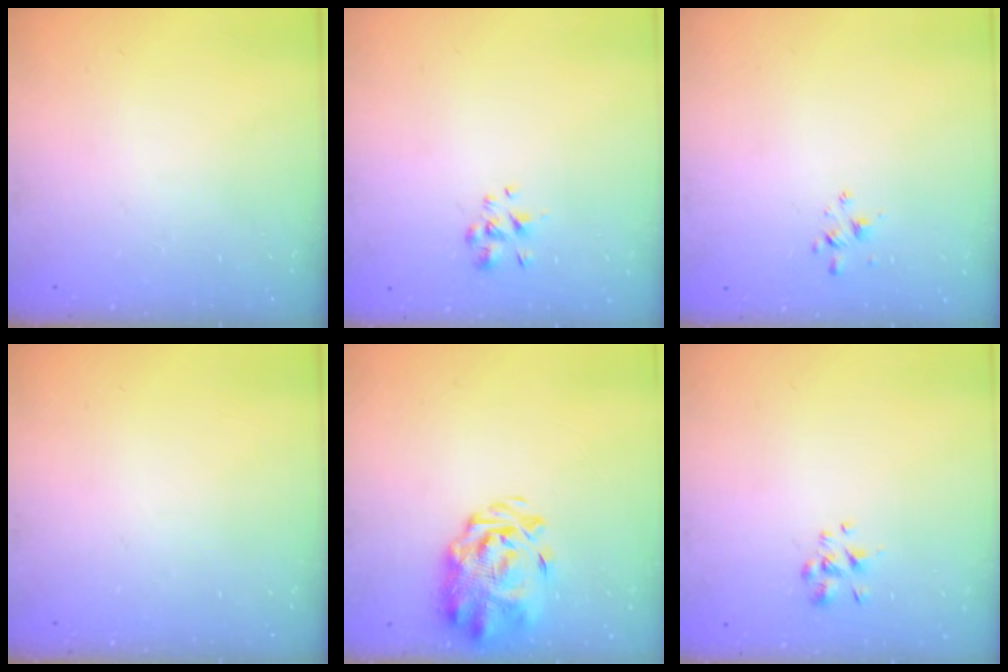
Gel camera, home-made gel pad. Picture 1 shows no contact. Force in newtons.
{"total": 1.6, "press": 1.4, "slide": 0.7}
{"total": 1.8, "press": 1.7, "slide": 0.4}
{"total": 0.0}
{"total": 4.3, "press": 4.1, "slide": 1.3}
{"total": 1.6, "press": 1.4, "slide": 0.7}